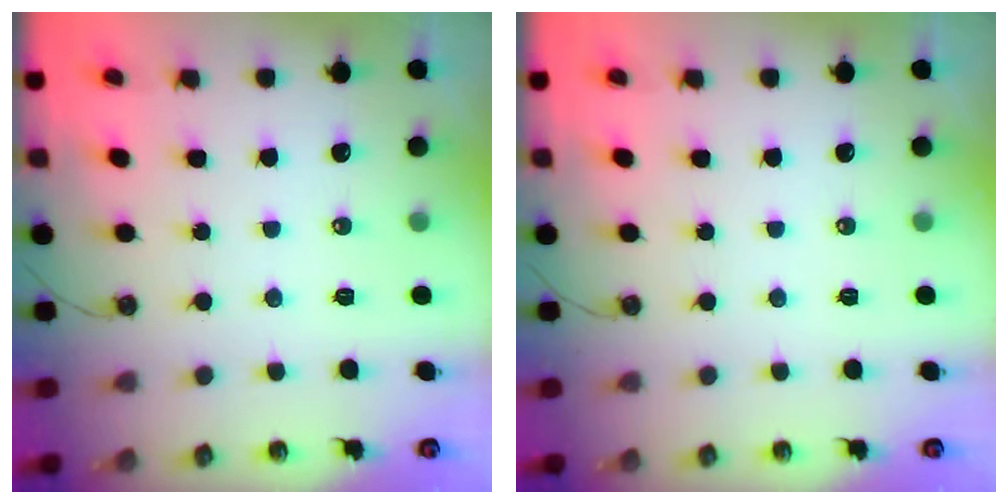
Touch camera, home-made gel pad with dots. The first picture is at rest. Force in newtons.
{"total": 0.0}